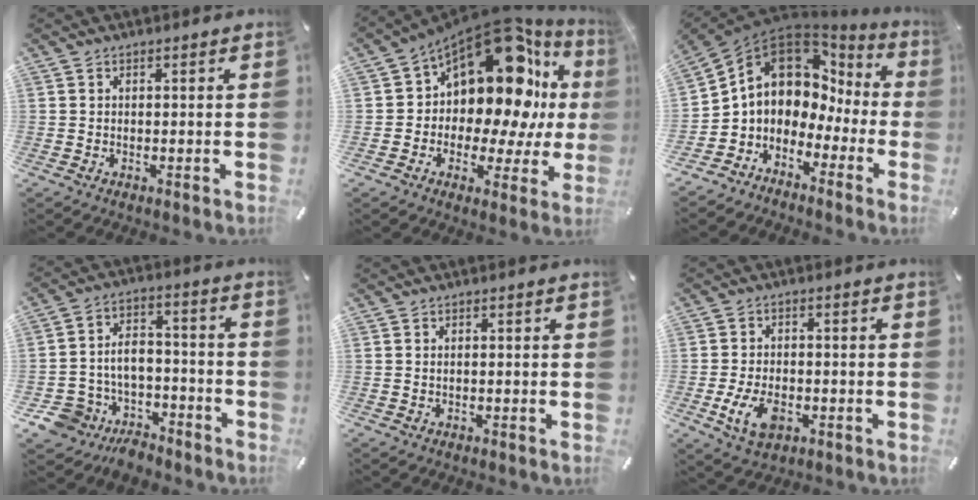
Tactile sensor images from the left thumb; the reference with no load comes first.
{"total": 18.7, "force": [7.7, 10.7, 13.3], "torque": [-0.215, -0.077, 0.121]}
{"total": 10.1, "force": [2.5, 8.2, 5.3], "torque": [-0.109, -0.020, 0.039]}
{"total": 9.3, "force": [-5.4, 7.3, 1.8], "torque": [-0.041, 0.028, -0.095]}
{"total": 0.7, "force": [0.0, 0.3, 0.6], "torque": [-0.012, 0.001, -0.002]}
{"total": 7.6, "force": [-2.5, 4.9, 5.3], "torque": [-0.109, 0.004, -0.046]}